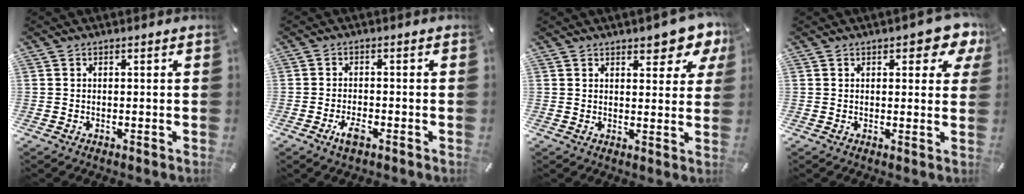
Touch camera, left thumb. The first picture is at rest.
{"total": 3.7, "force": [-2.1, 1.5, 2.5], "torque": [-0.060, 0.001, -0.042]}
{"total": 7.1, "force": [5.1, 3.2, 3.8], "torque": [-0.037, -0.032, 0.083]}
{"total": 5.6, "force": [3.0, 2.8, 3.8], "torque": [-0.043, -0.012, 0.046]}